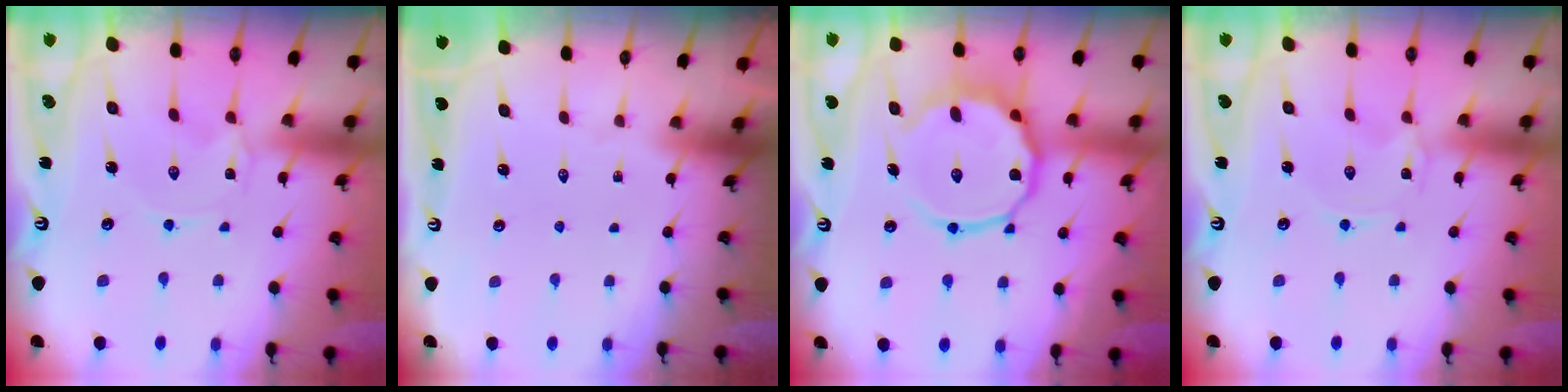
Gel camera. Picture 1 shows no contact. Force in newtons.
{"total": 0.0}
{"total": 15.4, "press": 15.3, "slide": 1.5}
{"total": 0.0}